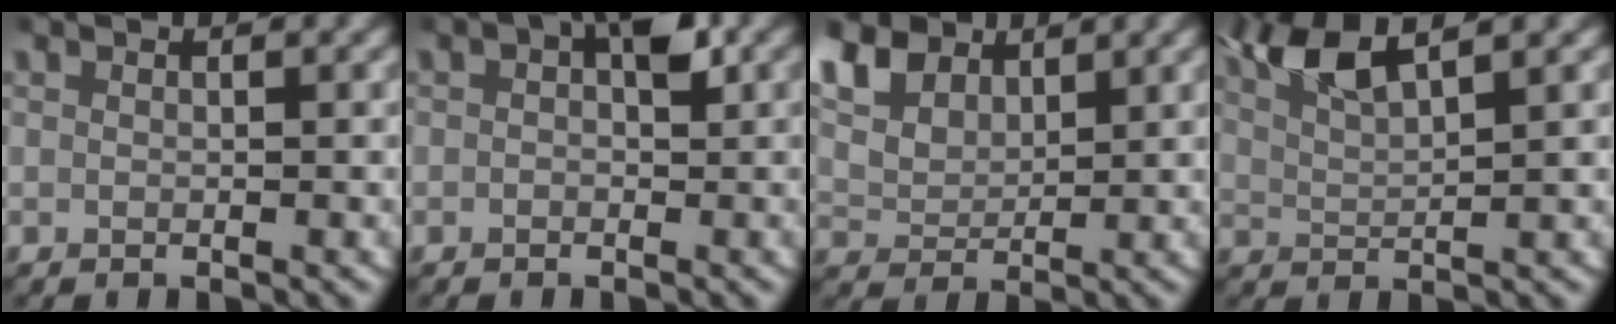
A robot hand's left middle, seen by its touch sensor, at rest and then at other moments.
{"total": 2.7, "force": [0.8, 1.2, 2.3], "torque": [-0.030, 0.006, 0.010]}
{"total": 8.9, "force": [4.4, 6.4, 4.5], "torque": [-0.107, 0.009, 0.068]}
{"total": 5.0, "force": [3.2, 1.9, 3.4], "torque": [-0.084, -0.001, 0.055]}